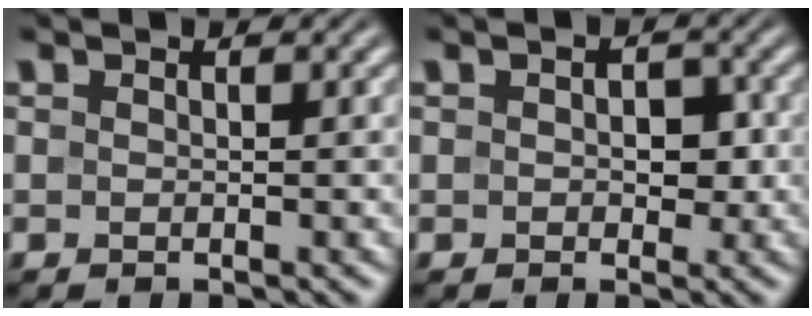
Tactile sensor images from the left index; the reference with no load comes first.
{"total": 2.1, "force": [0.1, 1.4, 1.6], "torque": [-0.023, 0.000, -0.001]}